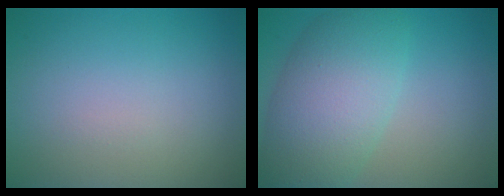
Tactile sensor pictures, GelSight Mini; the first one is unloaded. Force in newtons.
{"total": 7.8, "press": 7.8, "slide": 0.1}